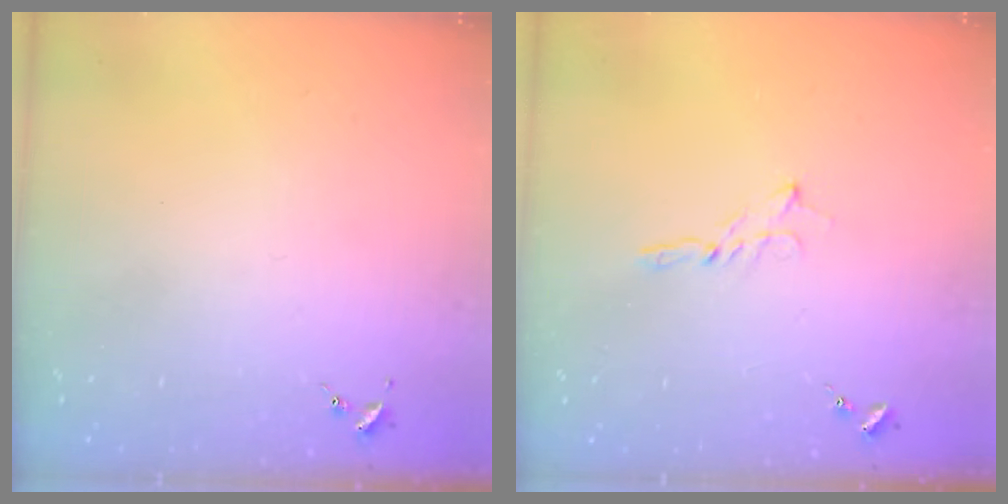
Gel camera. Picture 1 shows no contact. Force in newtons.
{"total": 2.0, "press": 2.0, "slide": 0.2}